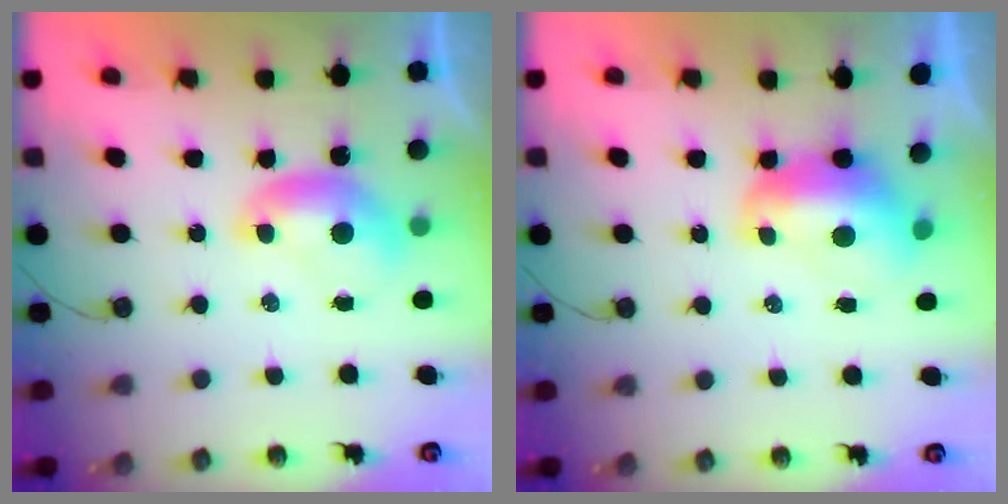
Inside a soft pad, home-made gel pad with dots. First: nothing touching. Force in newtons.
{"total": 2.2, "press": 2.1, "slide": 0.8}